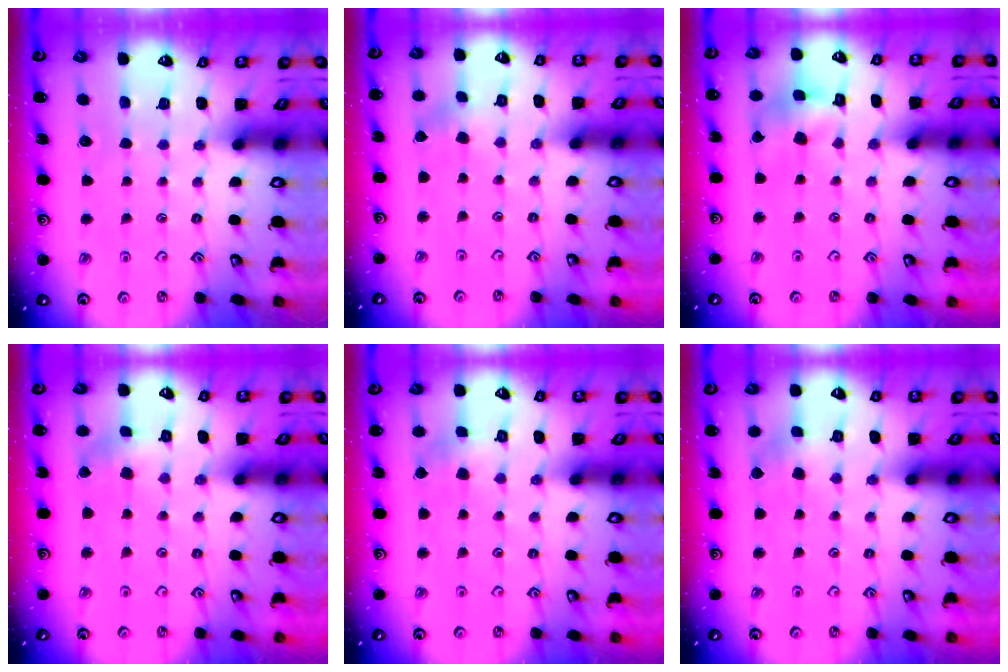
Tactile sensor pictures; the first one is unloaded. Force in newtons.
{"total": 1.5, "press": 1.4, "slide": 0.2}
{"total": 8.3, "press": 8.3, "slide": 0.9}
{"total": 1.4, "press": 1.4, "slide": 0.2}
{"total": 2.1, "press": 2.1, "slide": 0.1}
{"total": 3.5, "press": 3.5, "slide": 0.2}